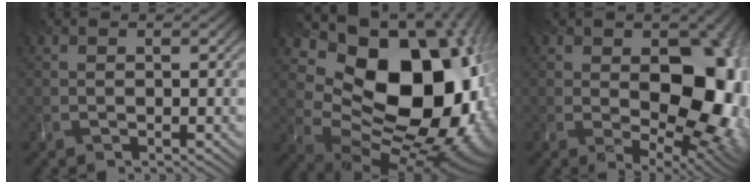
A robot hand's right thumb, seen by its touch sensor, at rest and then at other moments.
{"total": 19.5, "force": [4.4, 13.2, 13.7], "torque": [-0.215, -0.031, 0.110]}
{"total": 14.6, "force": [0.5, 9.2, 11.4], "torque": [-0.139, -0.033, 0.027]}